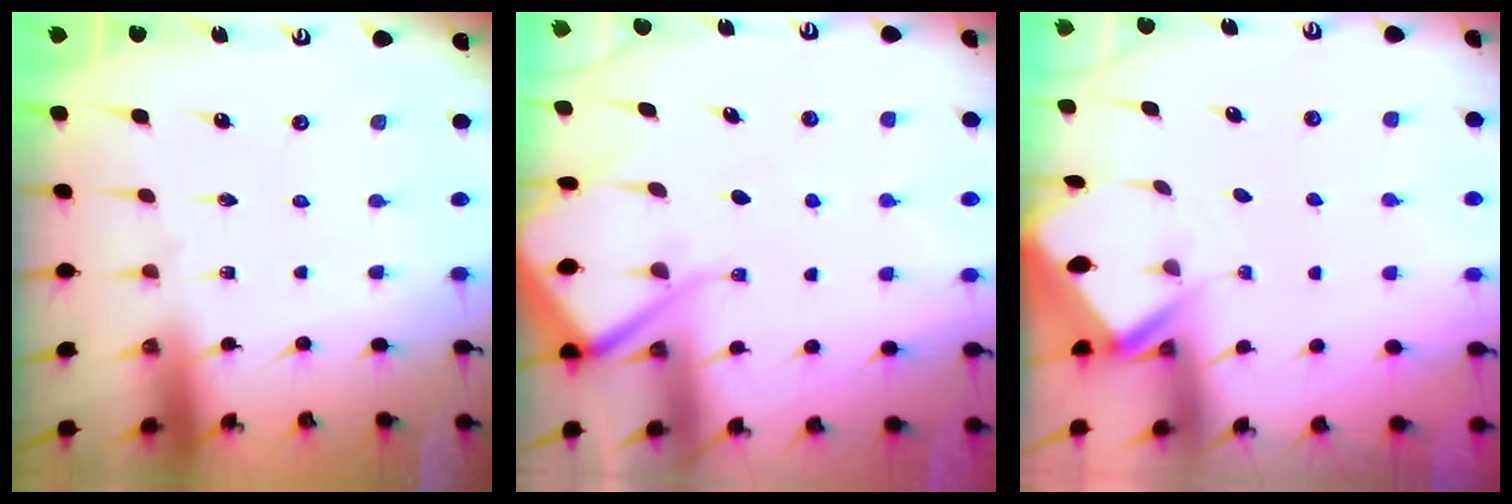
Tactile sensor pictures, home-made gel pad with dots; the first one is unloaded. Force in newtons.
{"total": 9.5, "press": 9.5, "slide": 0.9}
{"total": 2.5, "press": 2.5, "slide": 0.2}